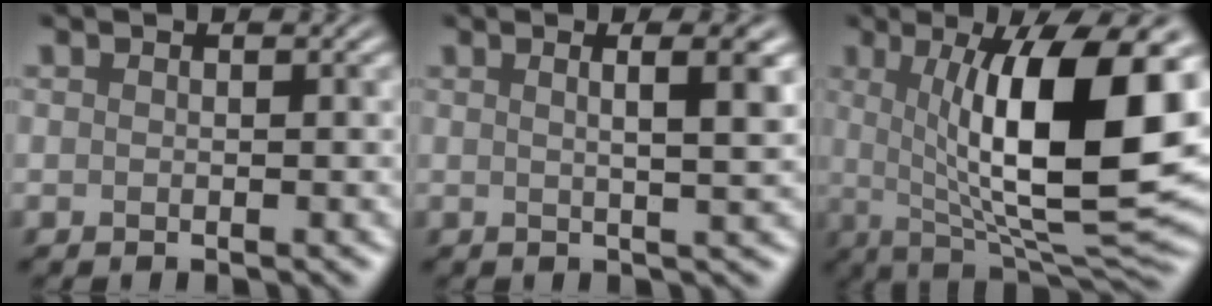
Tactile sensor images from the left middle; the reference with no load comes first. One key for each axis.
{"total": 4.9, "fx": 1.5, "fy": 1.6, "fz": 4.4, "tx": -0.036, "ty": 0.022, "tz": -0.004}
{"total": 14.4, "fx": 2.2, "fy": 4.4, "fz": 13.6, "tx": -0.188, "ty": -0.006, "tz": 0.033}